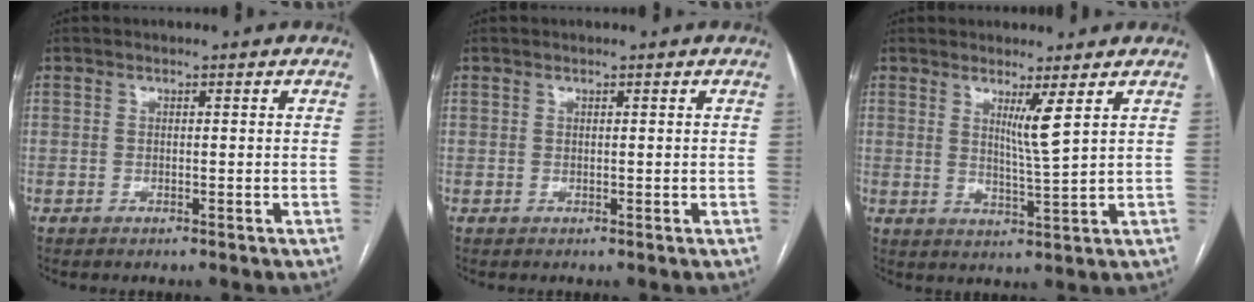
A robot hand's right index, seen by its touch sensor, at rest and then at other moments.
{"total": 0.0}
{"total": 4.1, "force": [2.0, -0.9, 3.4], "torque": [-0.061, -0.020, 0.039]}